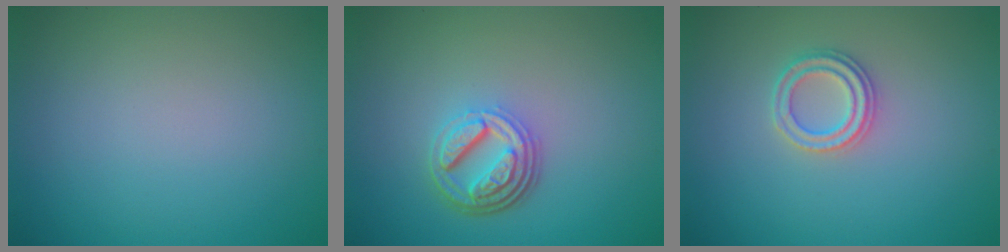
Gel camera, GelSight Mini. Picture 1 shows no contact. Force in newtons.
{"total": 4.6, "press": 3.4, "slide": 3.0}
{"total": 2.3, "press": 2.2, "slide": 0.5}